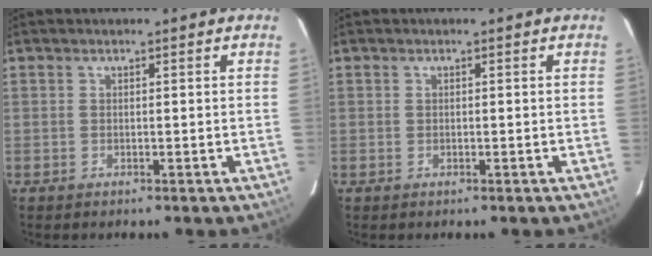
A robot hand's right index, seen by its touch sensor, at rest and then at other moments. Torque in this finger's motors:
{"motor_torque": [0.20, 0.12, 0.00, 0.01]}